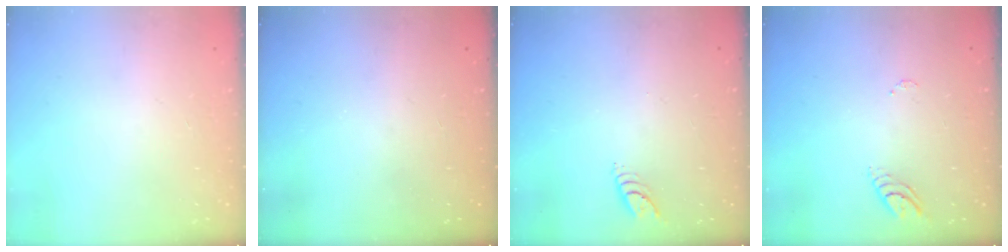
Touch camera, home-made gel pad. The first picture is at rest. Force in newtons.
{"total": 0.0}
{"total": 3.8, "press": 3.8, "slide": 0.4}
{"total": 3.7, "press": 3.6, "slide": 0.4}